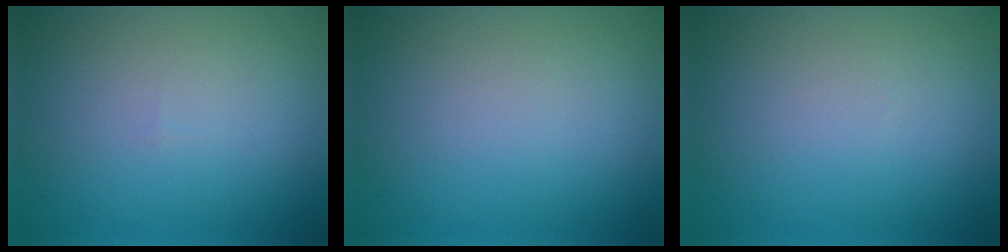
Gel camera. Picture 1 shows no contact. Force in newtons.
{"total": 0.0}
{"total": 0.0}